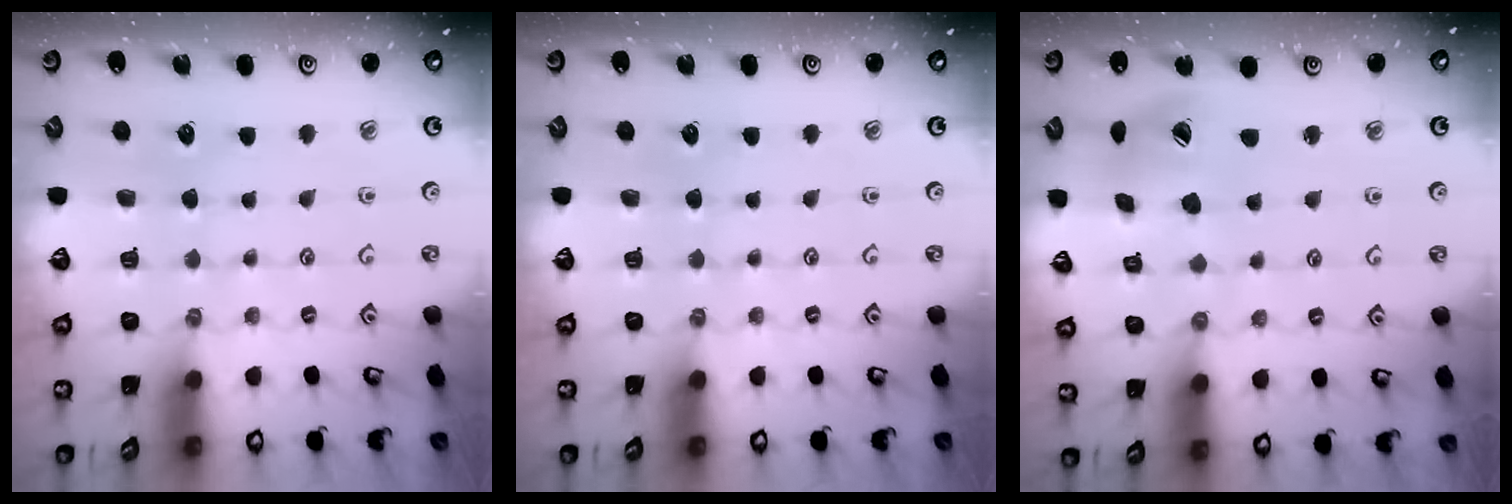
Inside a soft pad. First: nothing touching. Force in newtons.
{"total": 0.0}
{"total": 10.6, "press": 10.5, "slide": 1.3}